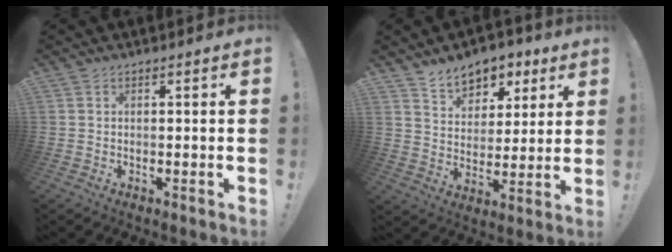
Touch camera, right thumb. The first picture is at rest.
{"total": 9.6, "force": [6.9, 6.1, 2.8], "torque": [-0.037, -0.050, 0.131]}